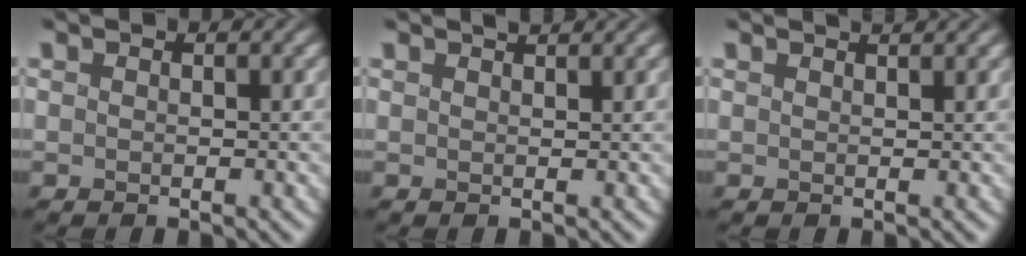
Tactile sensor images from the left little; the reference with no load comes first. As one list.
[{"total": 1.3, "force": [1.1, 0.3, 0.7], "torque": [0.001, 0.005, 0.011]}, {"total": 1.7, "force": [1.4, 0.5, 0.8], "torque": [0.005, 0.009, 0.007]}]